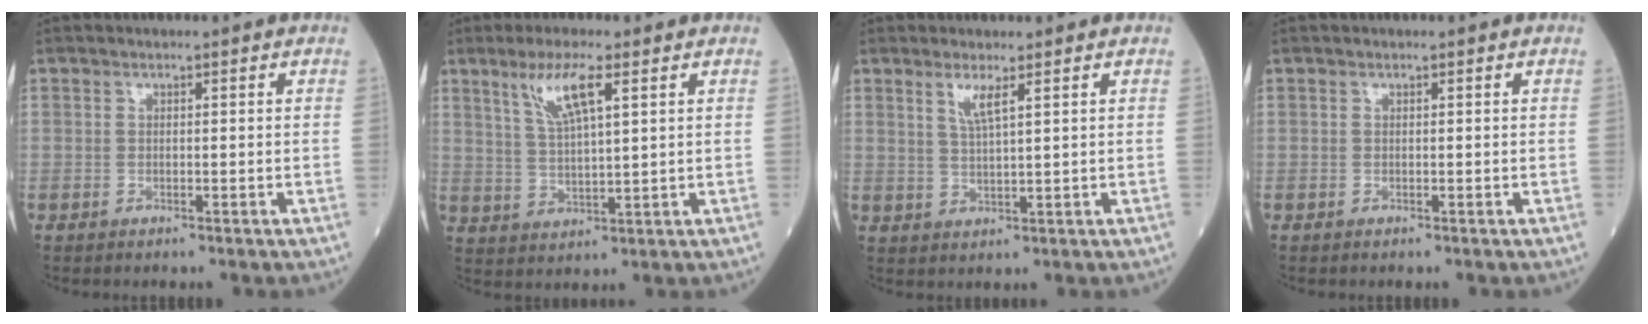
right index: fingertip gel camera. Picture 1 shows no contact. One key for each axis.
{"total": 7.2, "fx": 3.8, "fy": 0.8, "fz": 6.0, "tx": -0.124, "ty": 0.001, "tz": 0.077}
{"total": 3.1, "fx": 1.8, "fy": -0.1, "fz": 2.5, "tx": -0.056, "ty": -0.005, "tz": 0.039}
{"total": 0.0}